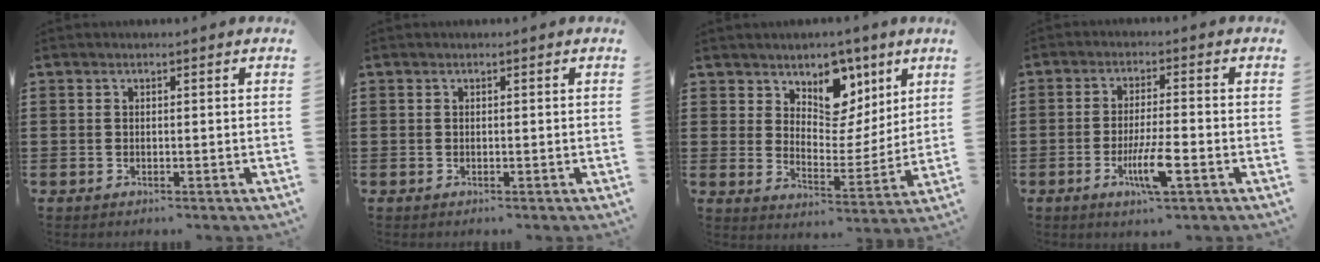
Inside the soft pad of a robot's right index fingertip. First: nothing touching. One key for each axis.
{"total": 0.0}
{"total": 7.4, "fx": 5.3, "fy": 4.8, "fz": 1.9, "tx": -0.054, "ty": -0.040, "tz": 0.092}
{"total": 6.7, "fx": -2.5, "fy": 1.1, "fz": 6.1, "tx": -0.126, "ty": -0.017, "tz": -0.048}